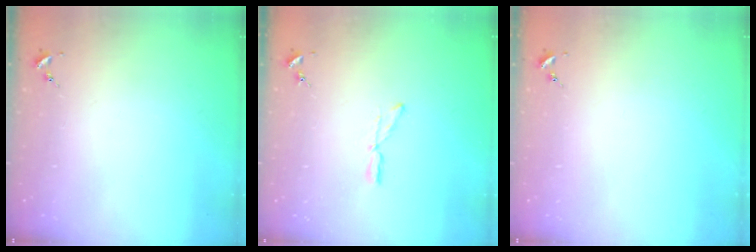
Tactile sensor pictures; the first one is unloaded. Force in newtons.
{"total": 6.9, "press": 6.9, "slide": 0.4}
{"total": 0.0}